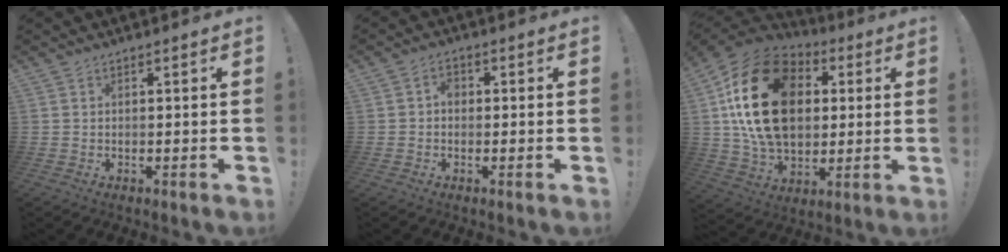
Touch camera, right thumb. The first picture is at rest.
{"total": 2.7, "force": [-0.4, 1.9, 1.8], "torque": [-0.026, 0.007, -0.011]}
{"total": 26.8, "force": [5.3, 18.4, 18.8], "torque": [-0.334, -0.004, 0.102]}